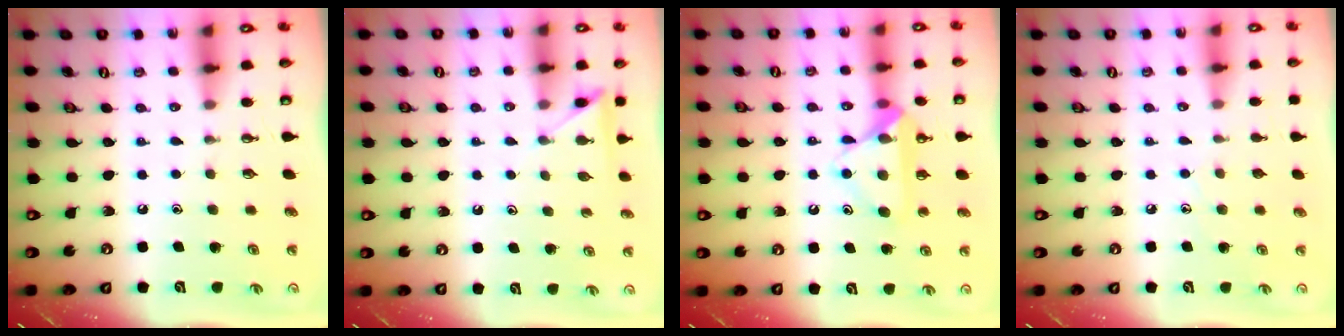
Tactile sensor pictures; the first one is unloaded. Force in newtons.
{"total": 5.5, "press": 5.5, "slide": 0.5}
{"total": 12.7, "press": 12.6, "slide": 0.8}
{"total": 4.7, "press": 4.6, "slide": 0.6}